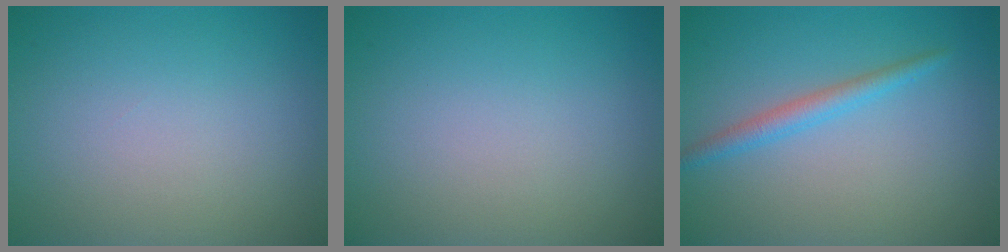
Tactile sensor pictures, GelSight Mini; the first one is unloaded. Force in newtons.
{"total": 0.0}
{"total": 2.0, "press": 2.0, "slide": 0.1}